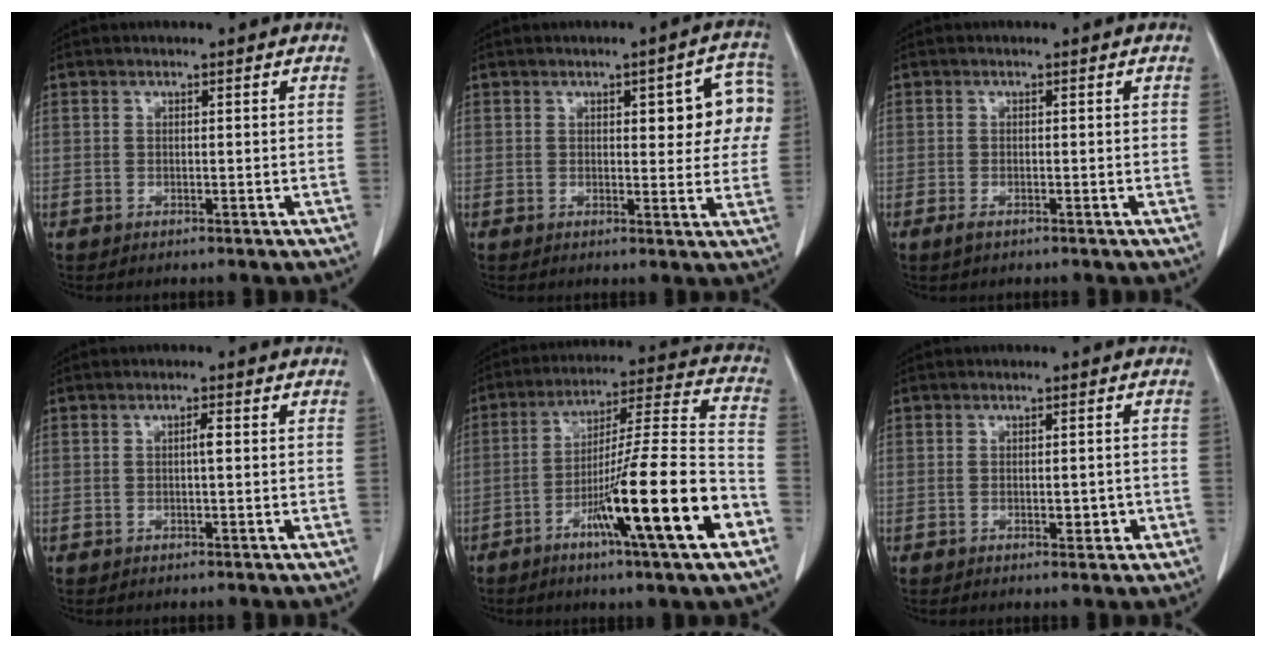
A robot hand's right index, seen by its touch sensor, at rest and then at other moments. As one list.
[{"total": 8.5, "force": [2.1, 3.0, 7.7], "torque": [-0.075, 0.020, 0.021]}, {"total": 1.1, "force": [-0.6, 0.4, 0.8], "torque": [-0.018, -0.002, -0.008]}, {"total": 1.1, "force": [0.0, 0.1, 1.1], "torque": [-0.020, 0.002, 0.000]}, {"total": 19.6, "force": [-8.2, -0.2, 17.8], "torque": [-0.276, -0.015, -0.135]}, {"total": 2.2, "force": [-0.7, 1.1, 1.8], "torque": [-0.027, 0.002, -0.003]}]